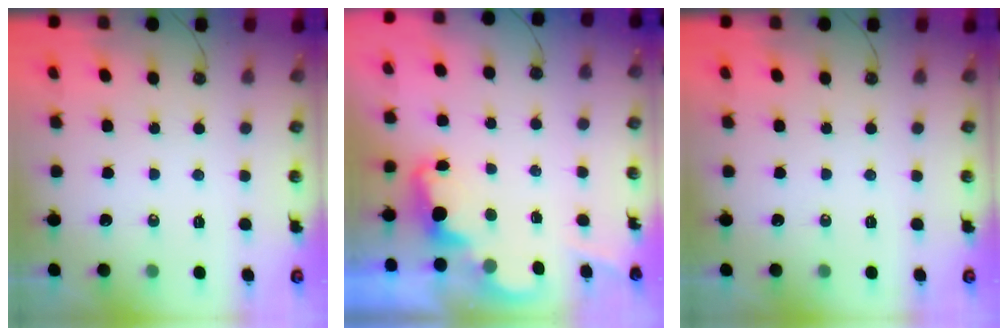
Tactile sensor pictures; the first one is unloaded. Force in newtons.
{"total": 2.4, "press": 2.3, "slide": 0.5}
{"total": 0.0}